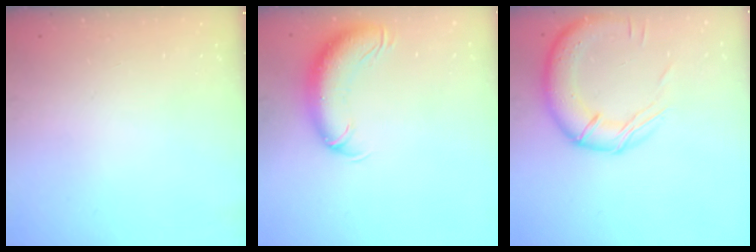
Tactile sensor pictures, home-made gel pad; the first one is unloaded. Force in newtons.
{"total": 11.9, "press": 11.6, "slide": 2.7}
{"total": 16.5, "press": 16.2, "slide": 2.9}